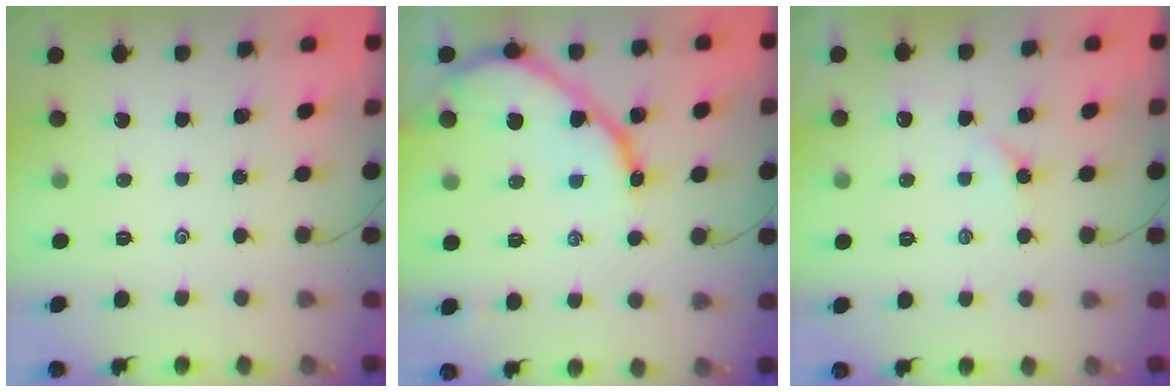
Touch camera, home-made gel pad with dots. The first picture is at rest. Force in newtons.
{"total": 12.0, "press": 11.9, "slide": 1.0}
{"total": 4.7, "press": 4.6, "slide": 0.5}